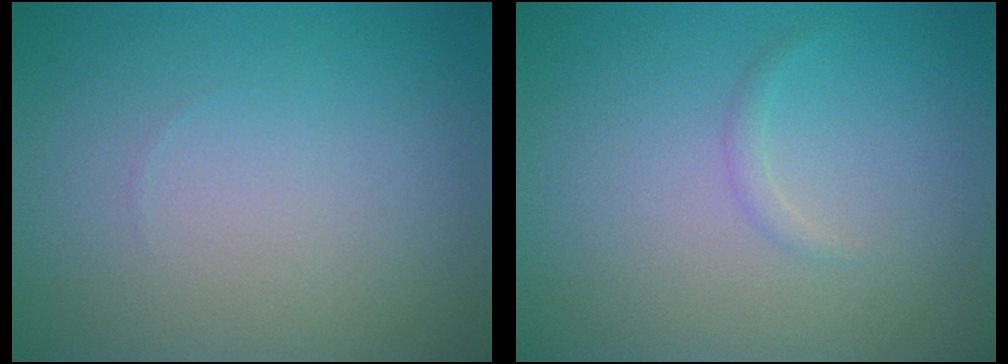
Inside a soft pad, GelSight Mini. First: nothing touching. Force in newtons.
{"total": 0.7, "press": 0.7, "slide": 0.0}